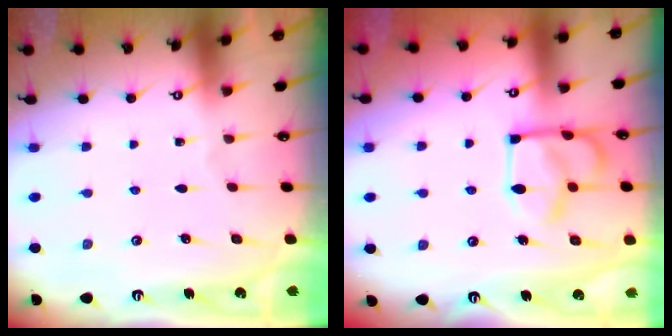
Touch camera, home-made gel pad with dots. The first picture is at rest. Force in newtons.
{"total": 12.9, "press": 12.8, "slide": 0.8}